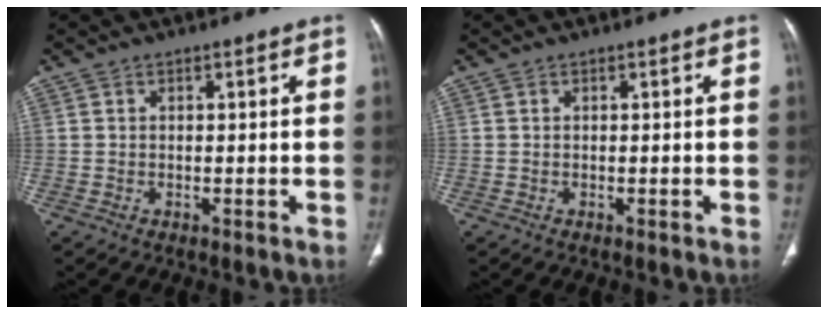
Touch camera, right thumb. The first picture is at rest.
{"total": 0.0}